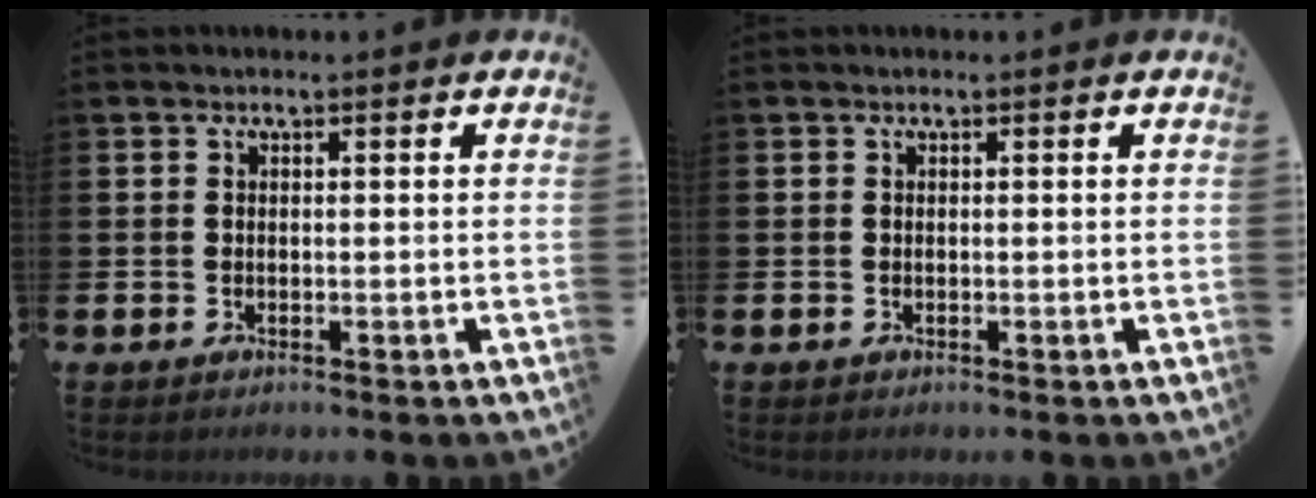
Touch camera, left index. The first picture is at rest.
{"total": 0.0}